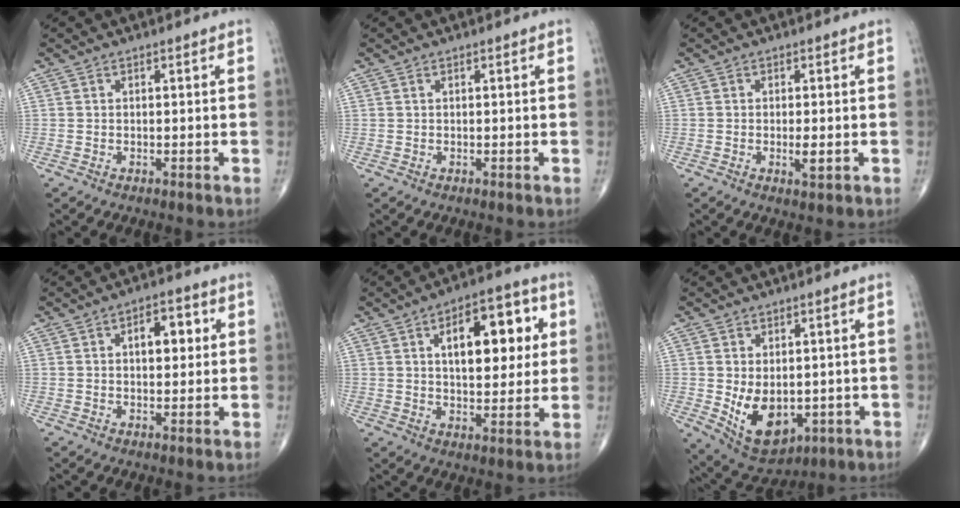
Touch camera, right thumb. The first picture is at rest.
{"total": 0.0}
{"total": 2.4, "force": [-0.4, 0.7, 2.3], "torque": [-0.042, -0.005, -0.007]}
{"total": 6.7, "force": [1.6, 3.7, 5.3], "torque": [-0.053, 0.006, 0.021]}
{"total": 15.5, "force": [4.2, 7.7, 12.8], "torque": [-0.142, 0.001, 0.061]}
{"total": 10.9, "force": [-1.4, 7.0, 8.3], "torque": [-0.114, -0.012, 0.003]}